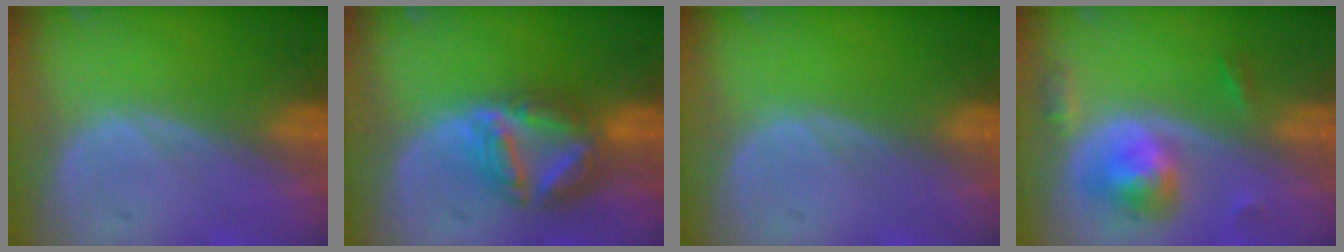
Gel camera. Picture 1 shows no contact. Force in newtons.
{"total": 7.3, "press": 6.4, "slide": 3.5}
{"total": 0.0}
{"total": 5.6, "press": 5.3, "slide": 1.8}